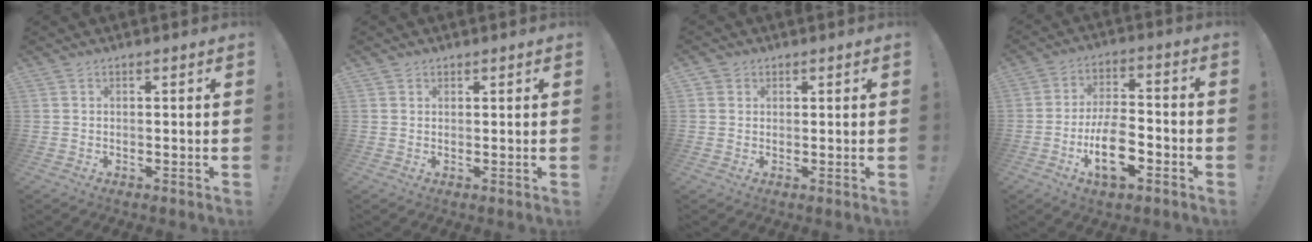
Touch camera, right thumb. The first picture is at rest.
{"total": 0.9, "force": [0.7, 0.6, 0.0], "torque": [0.005, -0.002, 0.012]}
{"total": 2.1, "force": [1.0, 1.7, 0.4], "torque": [-0.002, -0.004, 0.018]}
{"total": 13.7, "force": [-5.3, 6.5, 10.9], "torque": [-0.191, 0.017, -0.094]}